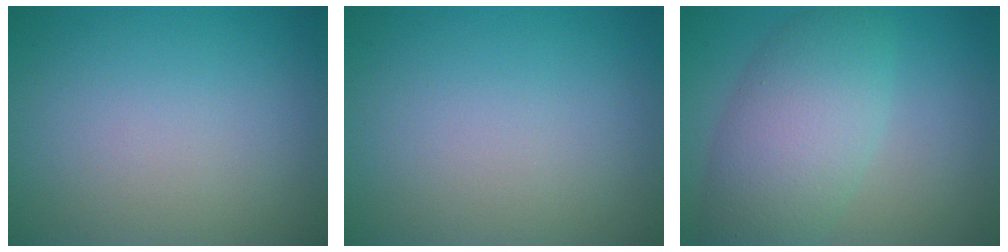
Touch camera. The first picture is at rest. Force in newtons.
{"total": 0.0}
{"total": 6.7, "press": 6.7, "slide": 0.3}